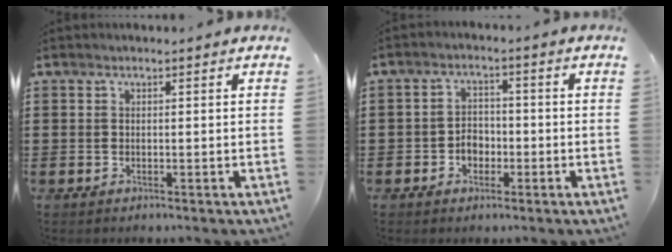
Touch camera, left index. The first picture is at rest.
{"total": 3.3, "force": [-1.3, 2.4, 1.8], "torque": [-0.038, 0.005, -0.029]}